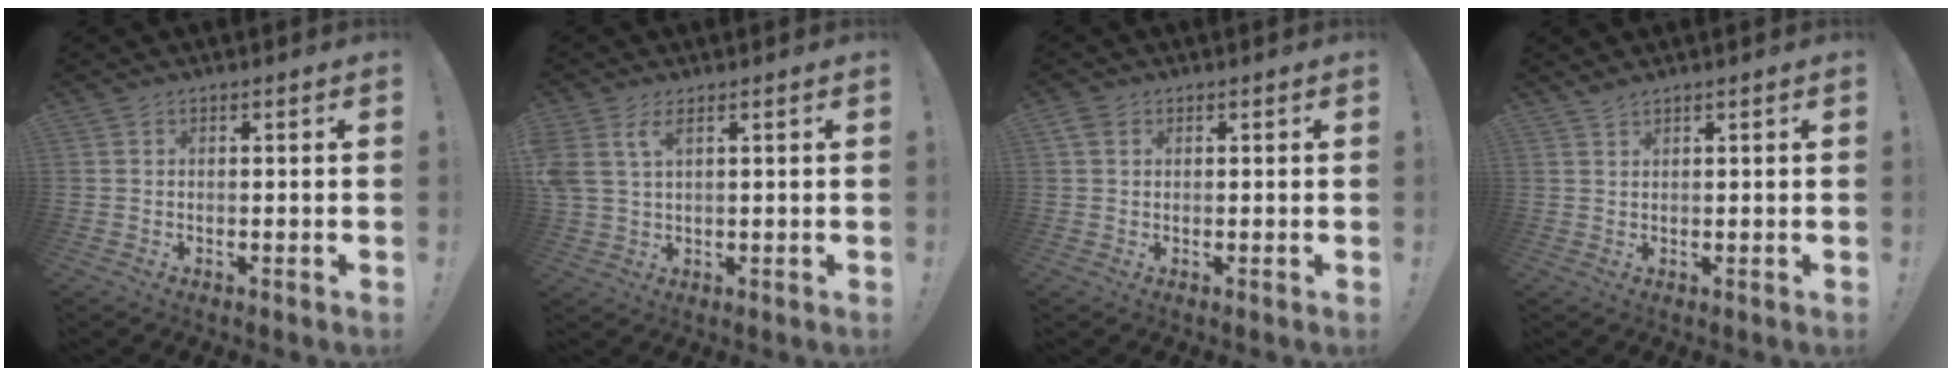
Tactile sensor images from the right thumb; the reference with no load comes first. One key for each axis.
{"total": 5.6, "fx": 2.6, "fy": 2.5, "fz": 4.2, "tx": -0.089, "ty": -0.009, "tz": 0.047}
{"total": 2.6, "fx": 1.2, "fy": 1.9, "fz": 1.3, "tx": -0.018, "ty": -0.001, "tz": 0.022}
{"total": 1.6, "fx": 1.5, "fy": 0.3, "fz": 0.7, "tx": -0.005, "ty": -0.007, "tz": 0.026}